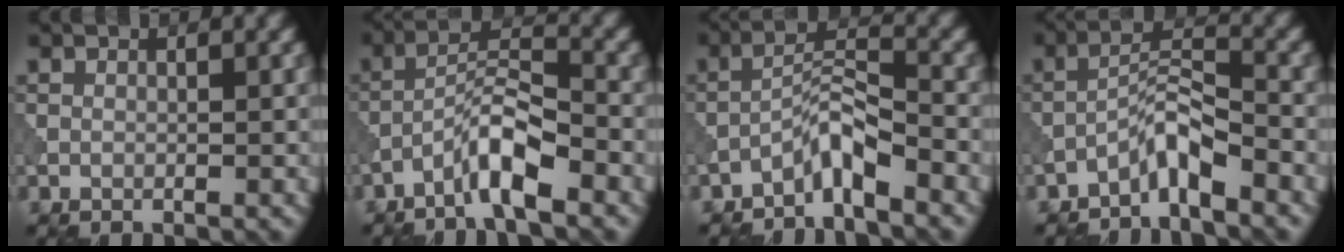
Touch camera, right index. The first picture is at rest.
{"total": 4.7, "force": [-3.0, 0.7, 3.5], "torque": [-0.062, 0.017, -0.064]}
{"total": 3.5, "force": [-2.7, 0.5, 2.2], "torque": [-0.042, 0.017, -0.057]}
{"total": 3.6, "force": [-2.7, 0.5, 2.3], "torque": [-0.042, 0.017, -0.058]}